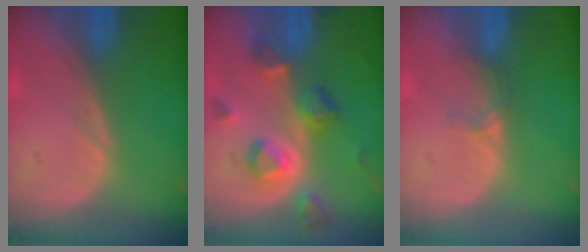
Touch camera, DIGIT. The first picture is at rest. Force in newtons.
{"total": 7.2, "press": 7.2, "slide": 1.0}
{"total": 1.5, "press": 1.5, "slide": 0.2}